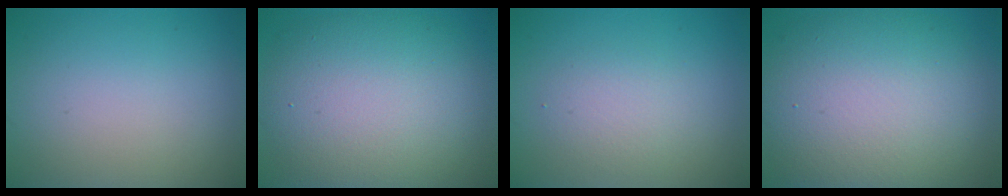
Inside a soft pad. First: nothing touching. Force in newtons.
{"total": 10.8, "press": 10.8, "slide": 1.0}
{"total": 2.4, "press": 2.4, "slide": 0.4}
{"total": 12.9, "press": 12.9, "slide": 0.4}